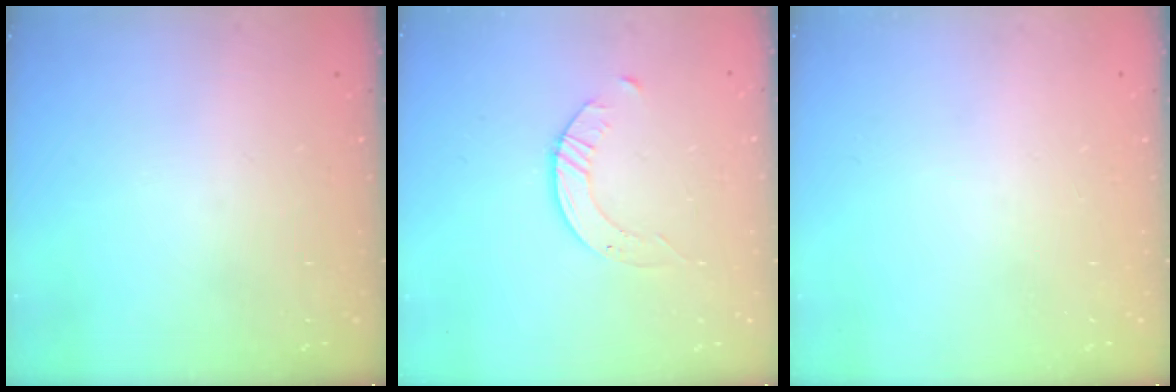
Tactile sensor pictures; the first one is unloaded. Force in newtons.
{"total": 2.7, "press": 2.7, "slide": 0.3}
{"total": 0.0}